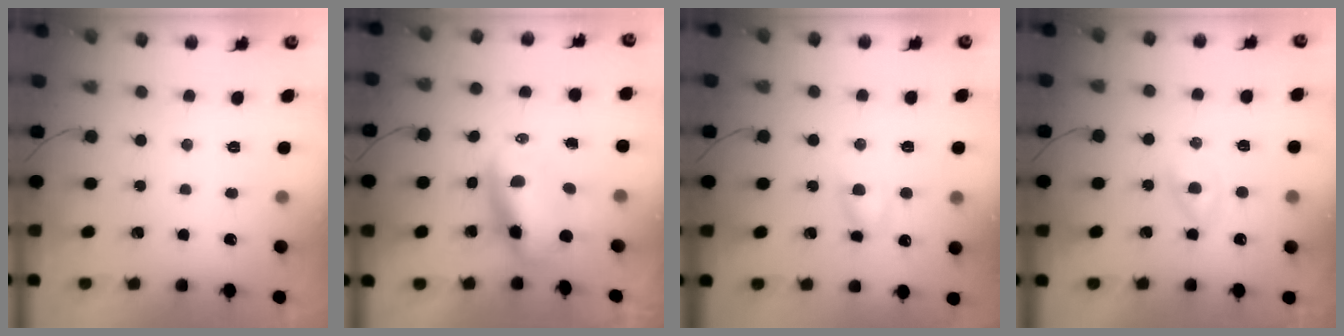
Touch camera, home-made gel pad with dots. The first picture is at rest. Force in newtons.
{"total": 7.5, "press": 7.2, "slide": 2.1}
{"total": 5.1, "press": 4.9, "slide": 1.5}
{"total": 2.2, "press": 2.0, "slide": 1.0}